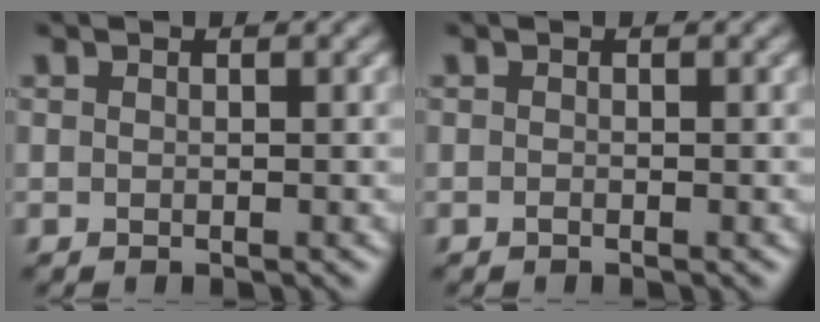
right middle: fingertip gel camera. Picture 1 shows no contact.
{"total": 0.0}